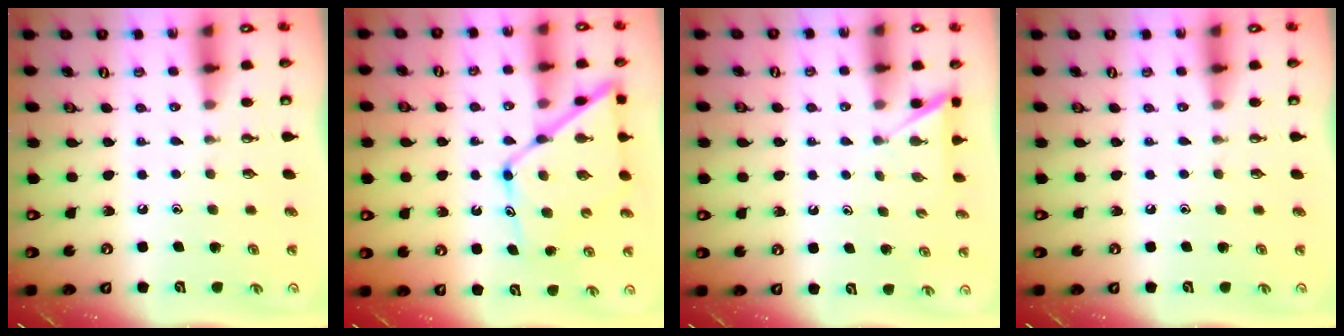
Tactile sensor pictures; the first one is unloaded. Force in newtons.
{"total": 13.7, "press": 13.7, "slide": 1.3}
{"total": 2.7, "press": 2.7, "slide": 0.2}
{"total": 0.0}